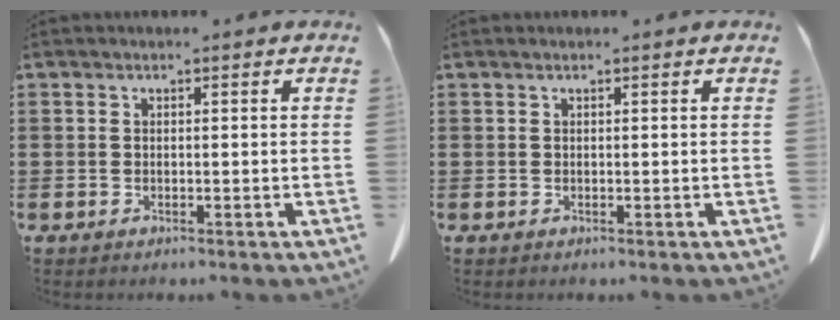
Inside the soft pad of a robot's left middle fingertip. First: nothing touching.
{"total": 0.0}